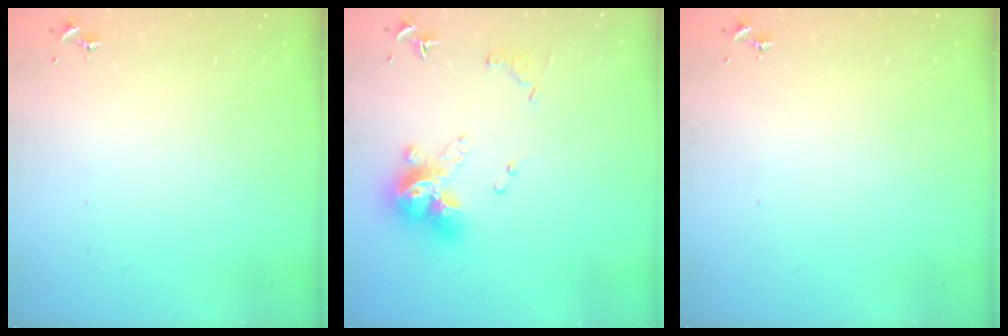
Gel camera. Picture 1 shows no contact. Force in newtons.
{"total": 14.0, "press": 13.9, "slide": 1.3}
{"total": 0.0}